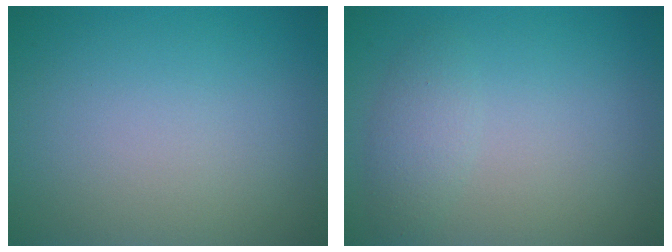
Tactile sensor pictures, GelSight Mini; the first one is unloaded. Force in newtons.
{"total": 1.7, "press": 1.7, "slide": 0.1}